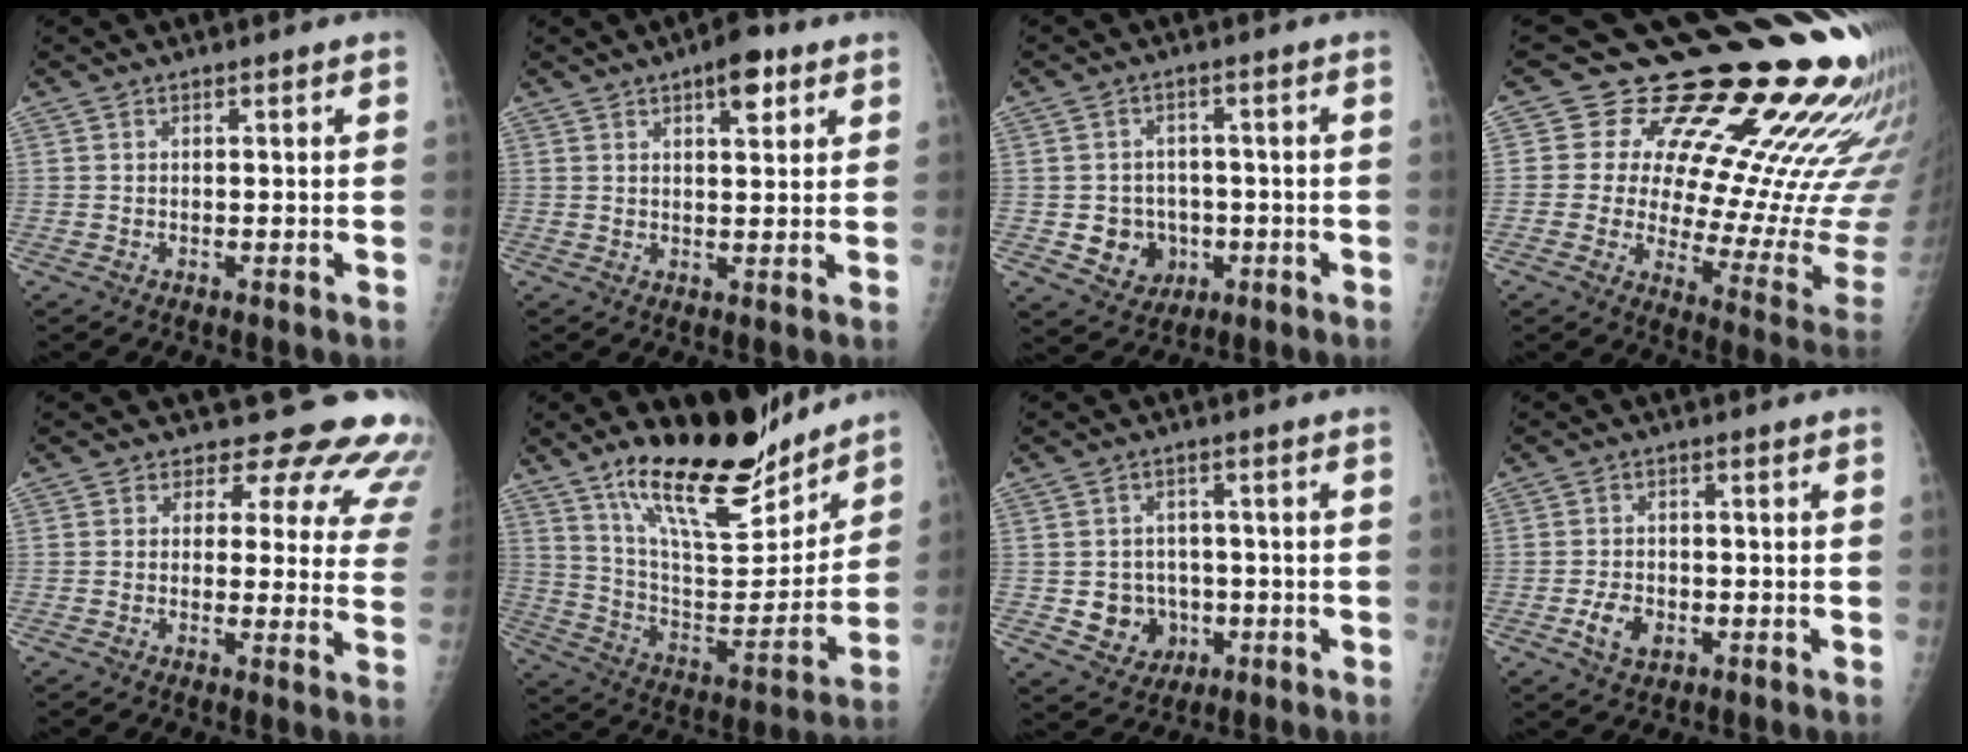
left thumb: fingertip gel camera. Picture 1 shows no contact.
{"total": 5.9, "force": [3.3, 2.4, 4.3], "torque": [-0.044, -0.012, 0.041]}
{"total": 7.1, "force": [-1.4, 6.4, 2.6], "torque": [-0.006, 0.010, -0.014]}
{"total": 26.0, "force": [17.9, 9.3, 16.4], "torque": [-0.185, -0.116, 0.226]}
{"total": 15.0, "force": [13.1, 6.2, 3.6], "torque": [0.015, -0.093, 0.115]}
{"total": 22.2, "force": [17.0, 7.2, 12.2], "torque": [-0.150, -0.104, 0.289]}
{"total": 7.3, "force": [-1.4, 6.6, 2.6], "torque": [-0.005, 0.010, -0.013]}
{"total": 4.6, "force": [-1.6, 3.2, 2.9], "torque": [-0.043, 0.004, -0.026]}